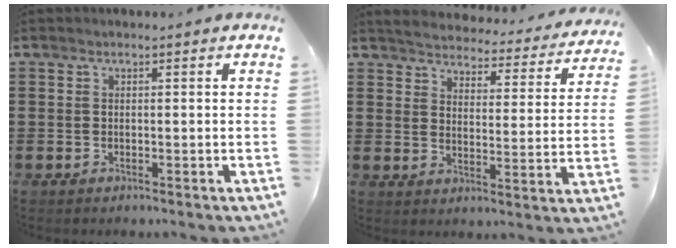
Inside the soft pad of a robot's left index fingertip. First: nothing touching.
{"total": 3.6, "force": [3.6, -0.1, 0.3], "torque": [-0.029, -0.033, 0.057]}